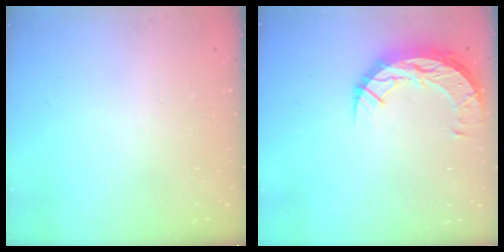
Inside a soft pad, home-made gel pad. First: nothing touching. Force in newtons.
{"total": 10.3, "press": 10.2, "slide": 0.7}